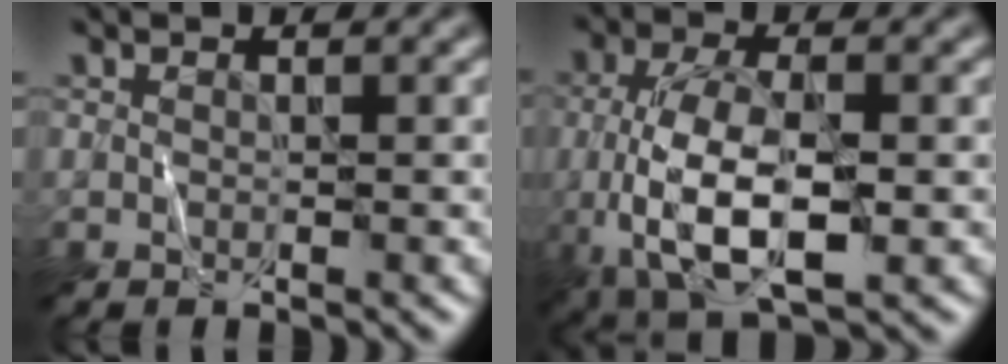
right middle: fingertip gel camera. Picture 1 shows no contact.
{"total": 8.5, "force": [-1.3, 3.8, 7.4], "torque": [-0.154, -0.006, -0.022]}